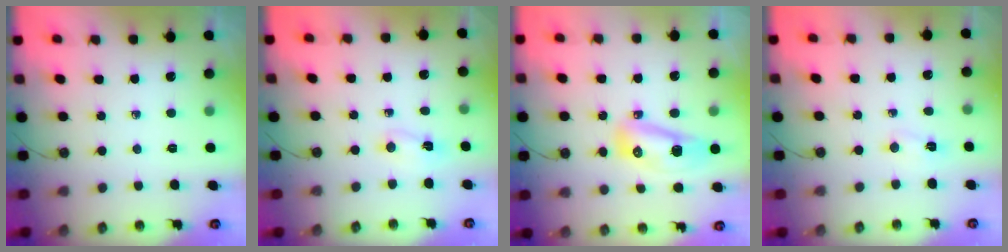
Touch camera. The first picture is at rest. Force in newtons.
{"total": 2.2, "press": 1.9, "slide": 1.1}
{"total": 10.6, "press": 10.5, "slide": 1.4}
{"total": 2.1, "press": 2.0, "slide": 0.5}